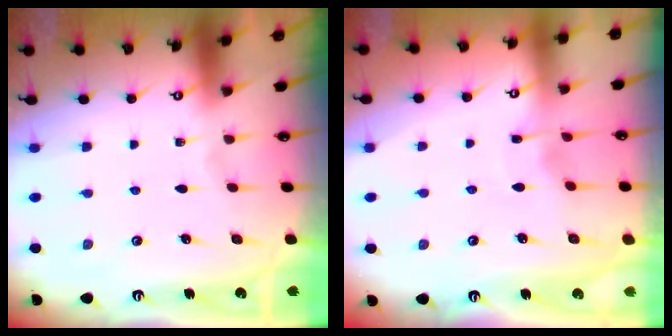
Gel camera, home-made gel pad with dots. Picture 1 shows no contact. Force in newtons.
{"total": 3.1, "press": 3.1, "slide": 0.5}